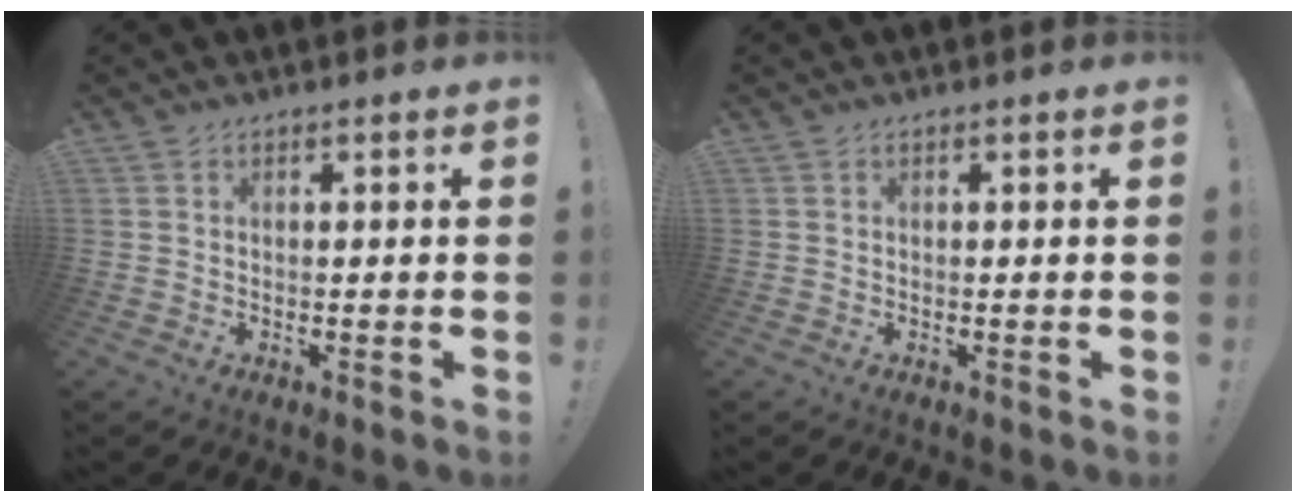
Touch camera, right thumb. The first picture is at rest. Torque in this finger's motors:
{"motor_torque": [-0.13, 0.13, -0.07, 0.07, 0.00]}